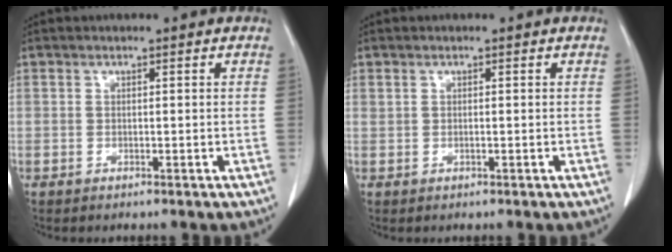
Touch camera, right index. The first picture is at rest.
{"total": 0.0}